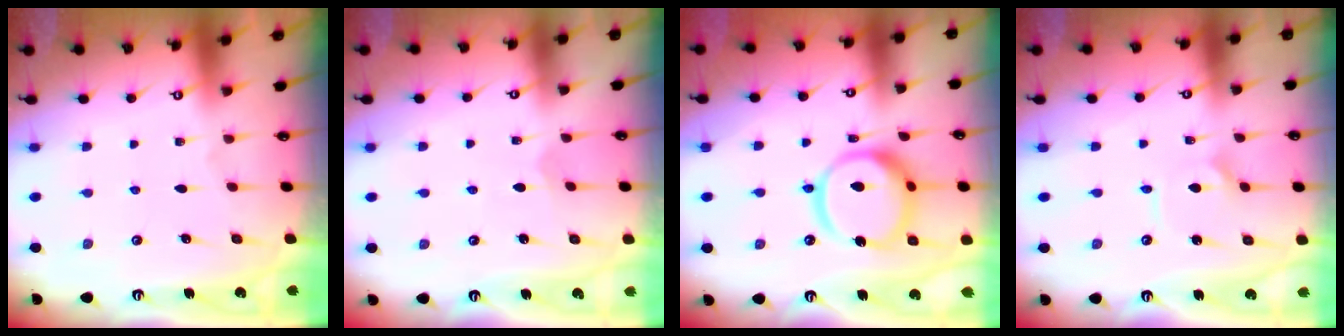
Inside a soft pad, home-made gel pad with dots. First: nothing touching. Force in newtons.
{"total": 2.6, "press": 2.6, "slide": 0.2}
{"total": 16.1, "press": 16.0, "slide": 1.9}
{"total": 2.7, "press": 2.7, "slide": 0.4}